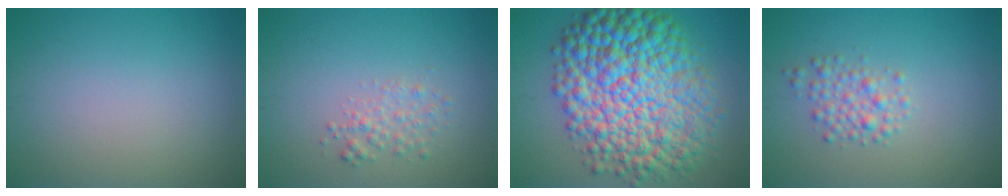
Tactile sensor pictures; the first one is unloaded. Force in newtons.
{"total": 1.7, "press": 1.7, "slide": 0.1}
{"total": 14.6, "press": 14.6, "slide": 0.0}
{"total": 2.3, "press": 2.3, "slide": 0.1}